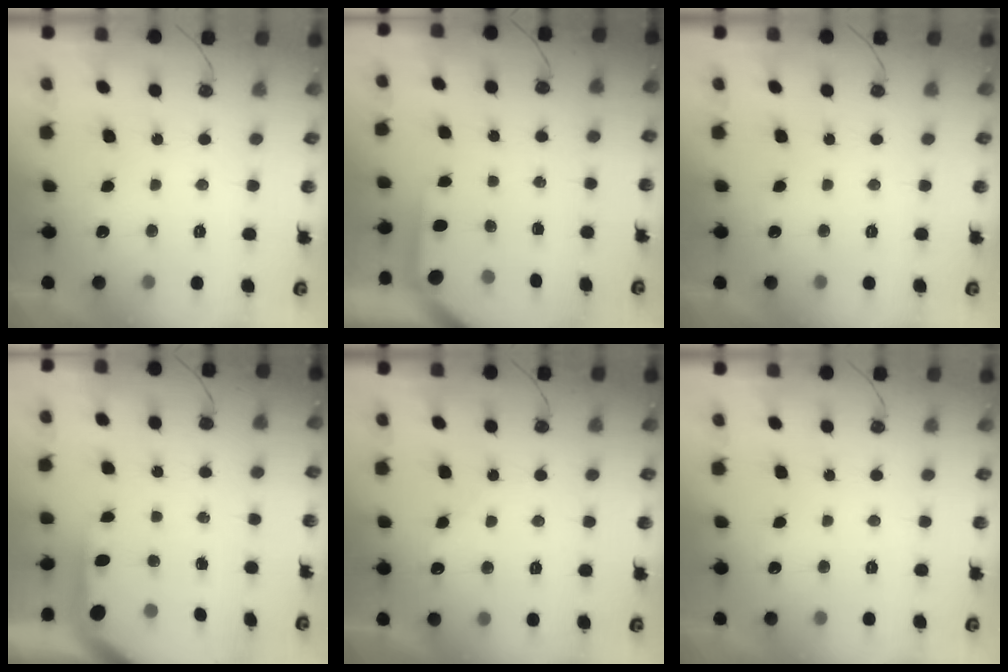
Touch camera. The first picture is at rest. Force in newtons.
{"total": 3.5, "press": 3.5, "slide": 0.3}
{"total": 0.0}
{"total": 3.8, "press": 3.8, "slide": 0.4}
{"total": 5.2, "press": 5.1, "slide": 0.8}
{"total": 0.0}